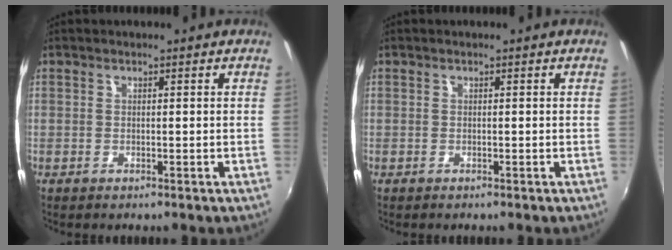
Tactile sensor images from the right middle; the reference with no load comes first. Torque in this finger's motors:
{"motor_torque": [0.41, 0.02, 0.07, 0.01]}